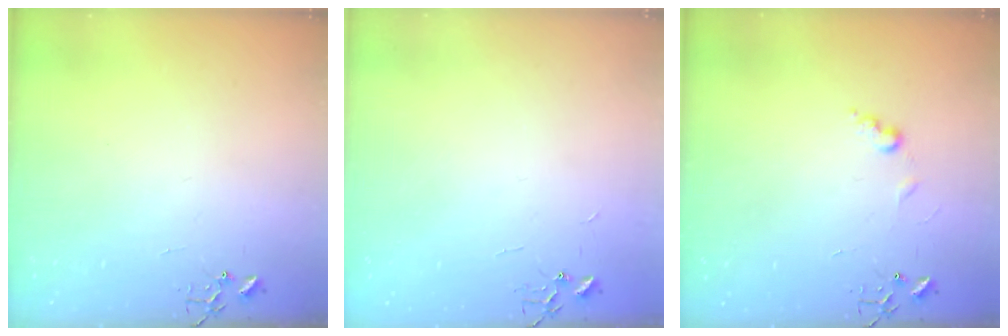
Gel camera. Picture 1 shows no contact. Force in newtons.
{"total": 1.7, "press": 1.7, "slide": 0.2}
{"total": 5.6, "press": 5.5, "slide": 0.7}